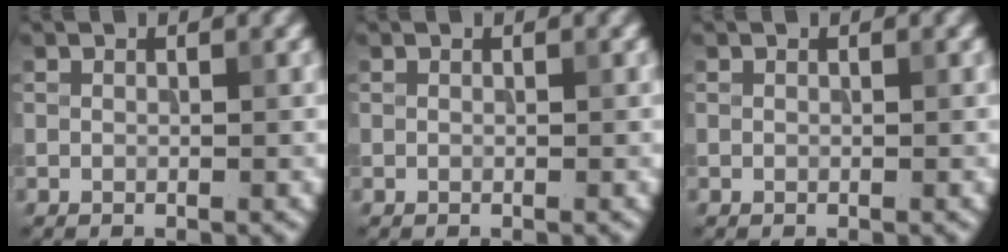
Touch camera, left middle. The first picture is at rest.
{"total": 0.0}
{"total": 0.0}